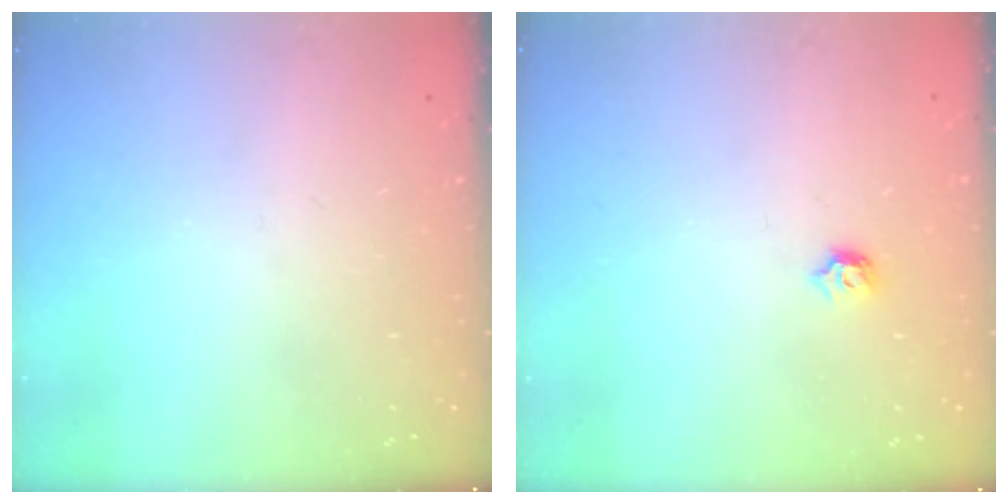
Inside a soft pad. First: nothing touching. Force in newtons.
{"total": 4.4, "press": 4.3, "slide": 0.8}